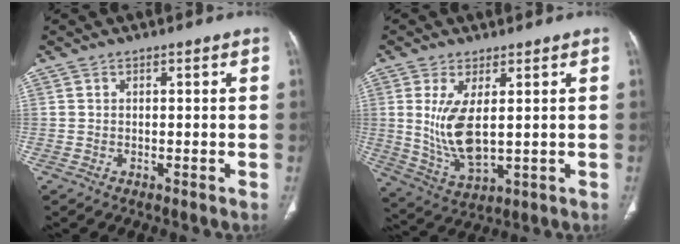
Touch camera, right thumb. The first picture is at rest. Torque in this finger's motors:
{"motor_torque": [-0.28, 0.83, 0.72, 0.68, 0.04]}